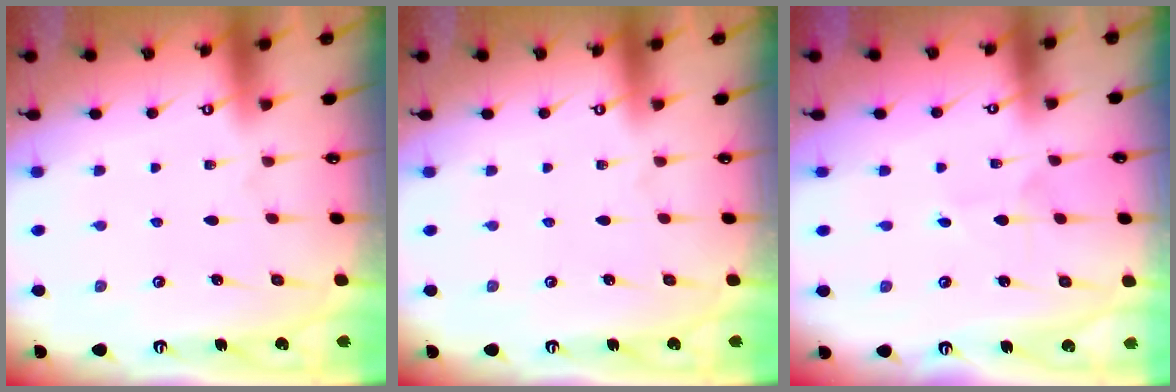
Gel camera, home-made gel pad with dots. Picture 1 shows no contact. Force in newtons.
{"total": 0.0}
{"total": 2.7, "press": 2.7, "slide": 0.3}